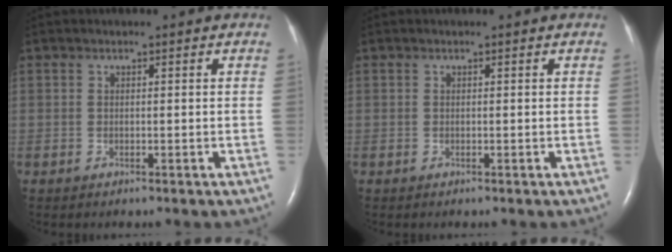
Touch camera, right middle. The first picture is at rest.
{"total": 0.0}